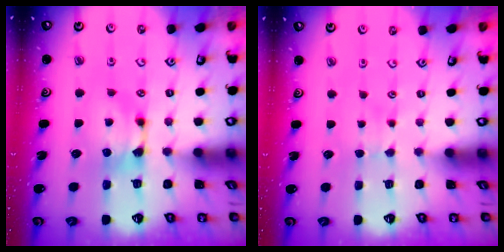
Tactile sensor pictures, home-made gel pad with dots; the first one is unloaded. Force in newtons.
{"total": 2.6, "press": 2.5, "slide": 0.2}